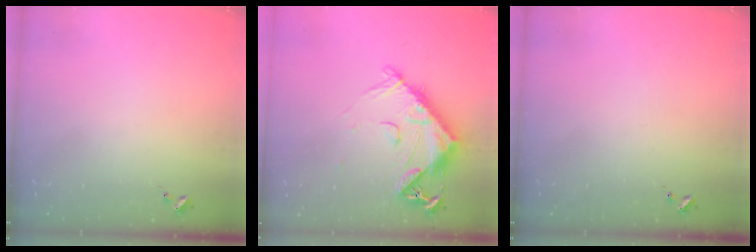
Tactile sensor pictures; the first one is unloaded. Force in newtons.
{"total": 13.6, "press": 13.5, "slide": 1.4}
{"total": 0.0}